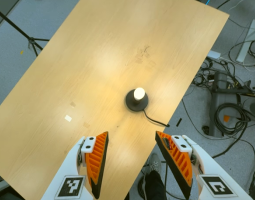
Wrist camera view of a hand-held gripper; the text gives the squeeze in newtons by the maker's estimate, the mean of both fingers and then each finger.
{"total": 0.0}